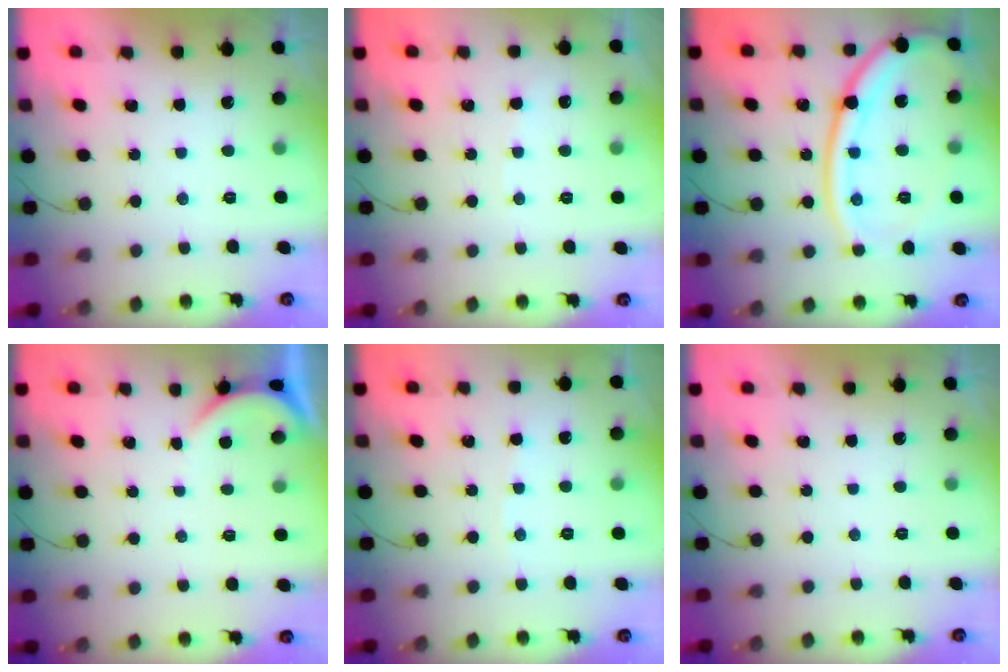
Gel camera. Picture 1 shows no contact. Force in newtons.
{"total": 2.0, "press": 2.0, "slide": 0.3}
{"total": 19.9, "press": 19.8, "slide": 2.3}
{"total": 1.6, "press": 1.6, "slide": 0.2}
{"total": 1.0, "press": 0.9, "slide": 0.2}
{"total": 0.0}